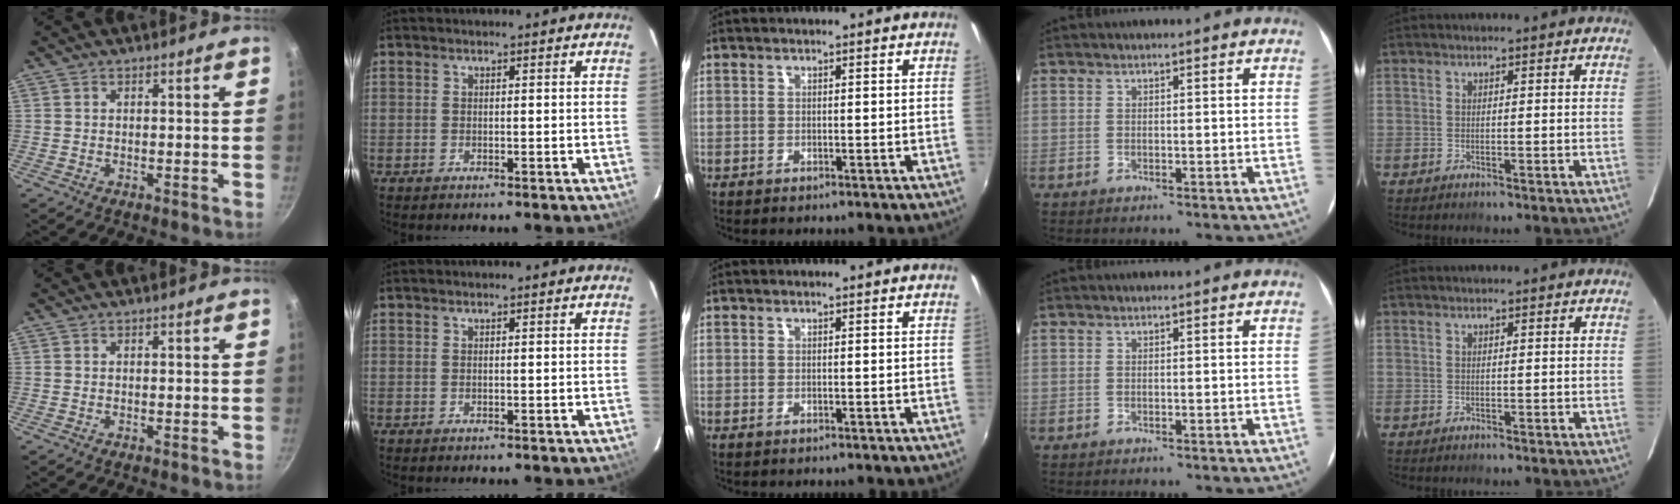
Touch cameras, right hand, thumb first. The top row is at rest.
{}